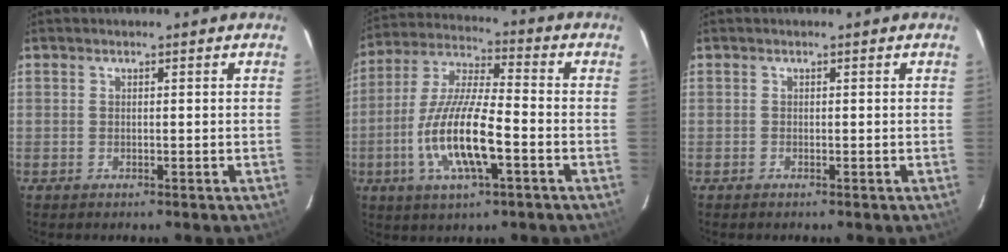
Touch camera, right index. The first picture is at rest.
{"total": 14.5, "force": [-4.8, 3.6, 13.2], "torque": [-0.274, -0.011, -0.092]}
{"total": 0.0}